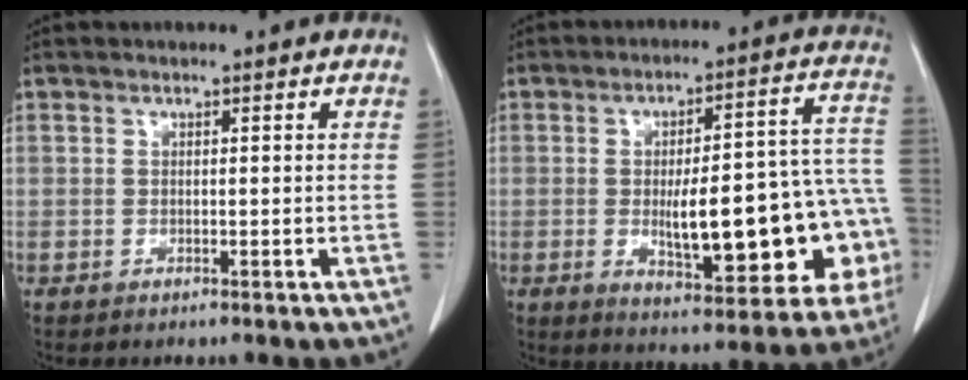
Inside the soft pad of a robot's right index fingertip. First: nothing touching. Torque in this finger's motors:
{"motor_torque": [1.35, -0.79, 0.50, 0.11]}